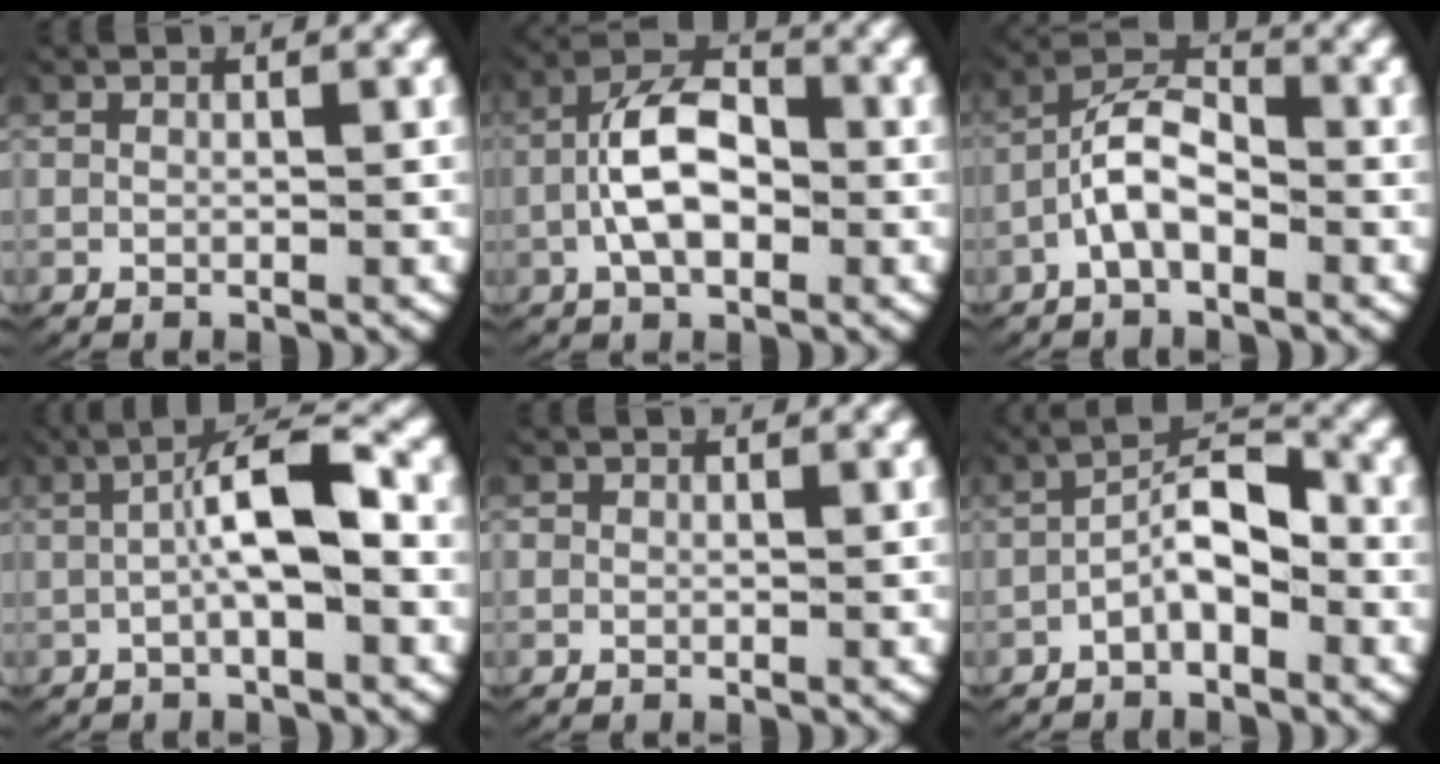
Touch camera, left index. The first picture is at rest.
{"total": 6.3, "force": [-0.6, 3.6, 5.1], "torque": [-0.091, 0.000, -0.014]}
{"total": 5.3, "force": [-0.9, 3.5, 3.9], "torque": [-0.057, 0.000, -0.029]}
{"total": 4.9, "force": [0.0, 1.2, 4.8], "torque": [-0.079, 0.011, -0.004]}
{"total": 0.7, "force": [0.1, 0.6, 0.1], "torque": [-0.005, -0.004, 0.002]}
{"total": 4.9, "force": [-1.4, 2.7, 3.8], "torque": [-0.060, -0.003, -0.026]}